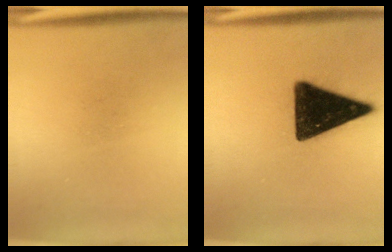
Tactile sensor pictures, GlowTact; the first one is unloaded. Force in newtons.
{"total": 16.1}